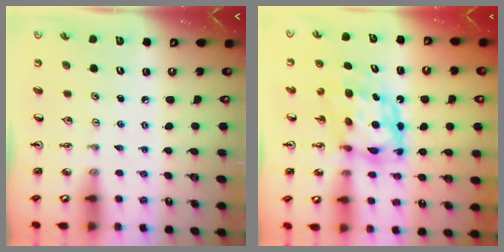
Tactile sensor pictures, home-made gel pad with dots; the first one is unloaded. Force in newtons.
{"total": 9.0, "press": 9.0, "slide": 0.4}